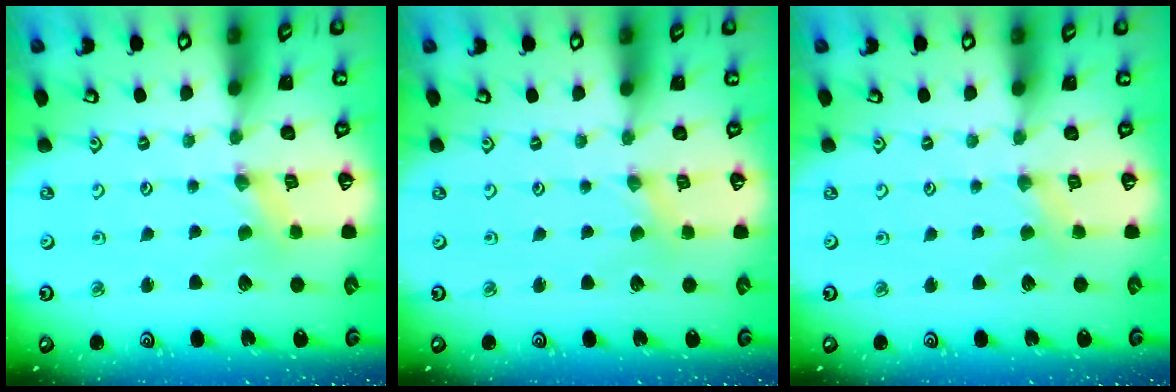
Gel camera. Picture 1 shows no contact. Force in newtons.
{"total": 0.0}
{"total": 1.6, "press": 1.5, "slide": 0.4}